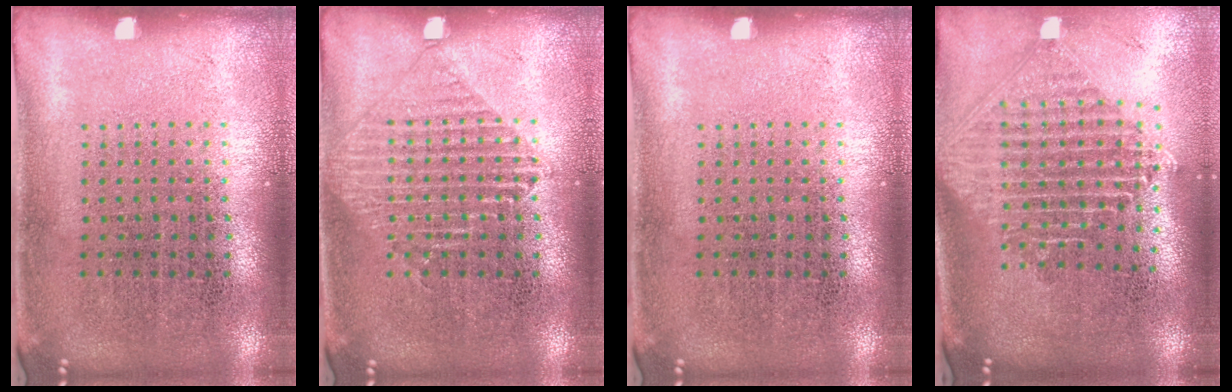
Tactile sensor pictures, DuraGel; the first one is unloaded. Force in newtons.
{"total": 1.9, "press": 1.8, "slide": 0.4}
{"total": 0.0}
{"total": 2.3, "press": 1.8, "slide": 1.6}